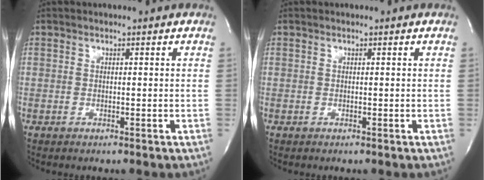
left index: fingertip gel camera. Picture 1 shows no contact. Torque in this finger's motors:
{"motor_torque": [0.03, 0.03, 0.00, 0.00]}